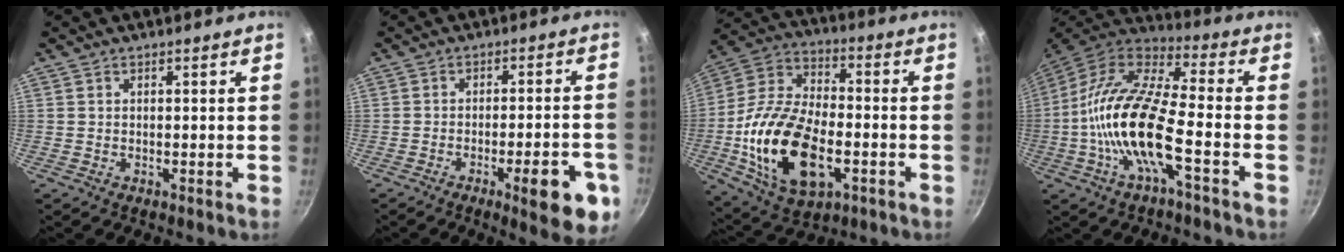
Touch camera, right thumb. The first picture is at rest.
{"total": 11.8, "force": [-5.1, 3.0, 10.2], "torque": [-0.111, 0.022, -0.063]}
{"total": 23.0, "force": [-5.4, 13.0, 18.2], "torque": [-0.338, 0.025, -0.096]}
{"total": 18.5, "force": [-4.6, 5.8, 16.9], "torque": [-0.322, 0.039, -0.107]}